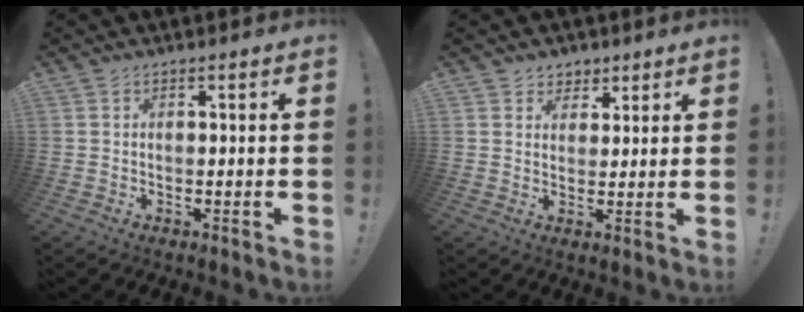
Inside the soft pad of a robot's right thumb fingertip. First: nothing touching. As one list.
[{"total": 4.4, "force": [2.6, 3.5, 0.2], "torque": [-0.001, -0.015, 0.050]}]